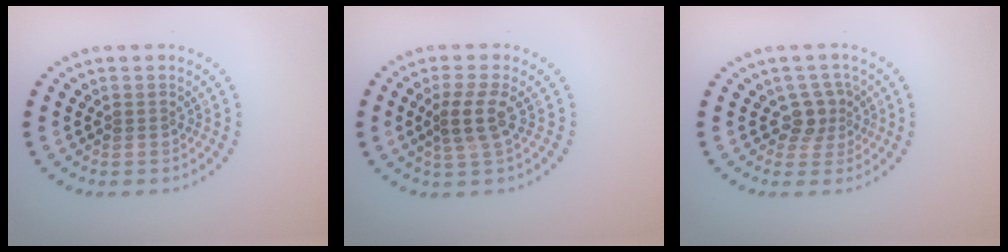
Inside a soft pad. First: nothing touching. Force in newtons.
{"total": 2.6, "press": 2.1, "slide": 1.6}
{"total": 2.3, "press": 1.8, "slide": 1.5}